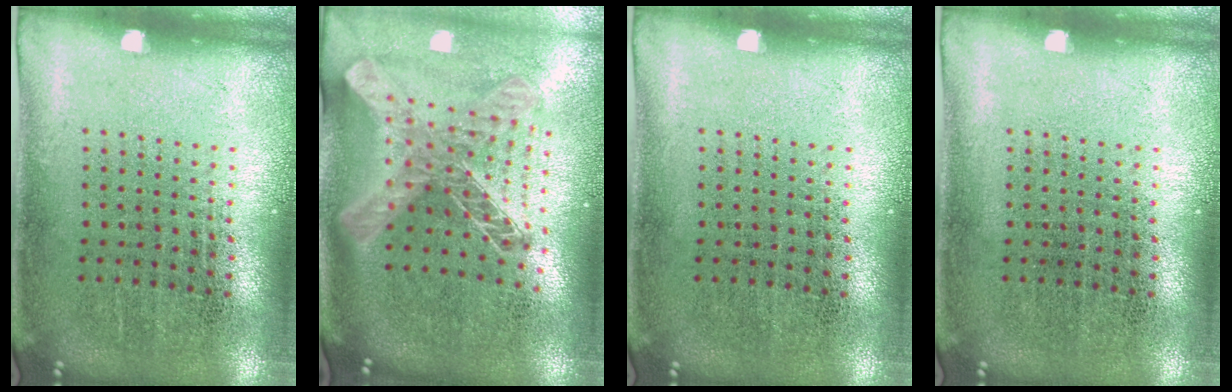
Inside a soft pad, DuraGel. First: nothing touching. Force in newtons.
{"total": 2.1, "press": 1.7, "slide": 1.2}
{"total": 0.0}
{"total": 0.0}